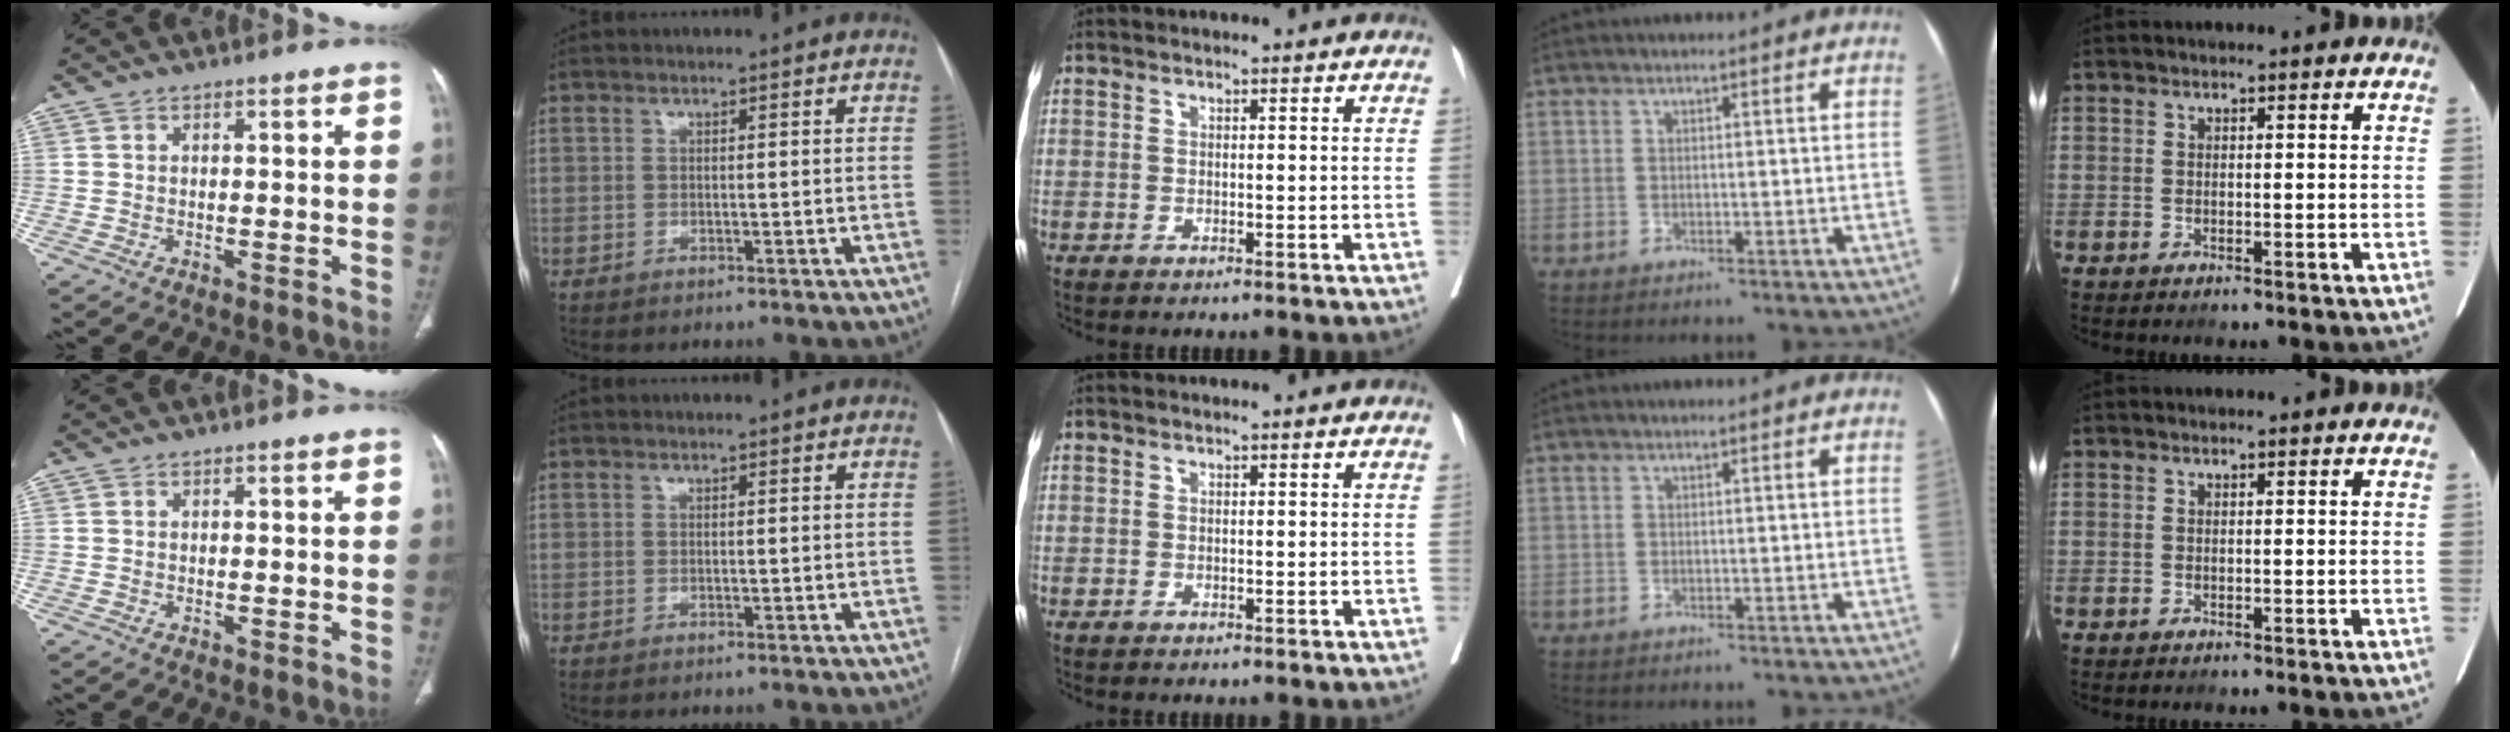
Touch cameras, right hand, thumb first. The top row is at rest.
{}